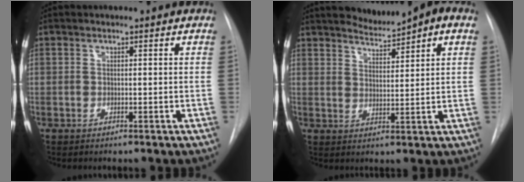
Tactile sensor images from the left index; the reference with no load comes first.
{"total": 7.3, "force": [6.0, 0.9, 4.0], "torque": [-0.061, 0.012, 0.091]}